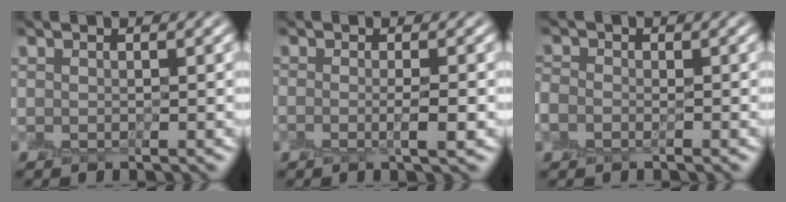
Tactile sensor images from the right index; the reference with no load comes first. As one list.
[{"total": 1.7, "force": [-0.7, 0.4, 1.5], "torque": [-0.025, -0.004, -0.015]}, {"total": 1.6, "force": [-0.8, 1.3, 0.5], "torque": [-0.006, -0.001, -0.018]}]